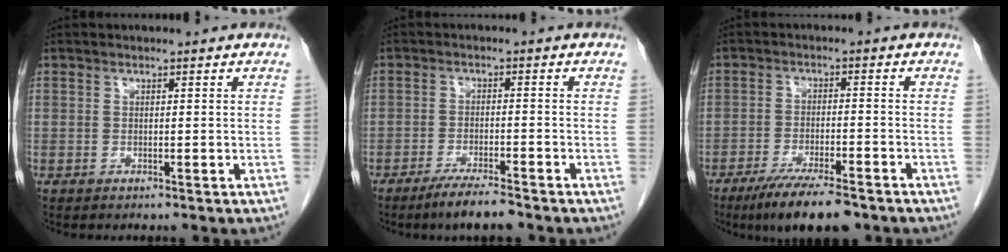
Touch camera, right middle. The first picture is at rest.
{"total": 5.6, "force": [-4.5, 0.3, 3.3], "torque": [-0.061, -0.014, -0.078]}
{"total": 10.1, "force": [-7.7, 1.6, 6.3], "torque": [-0.104, -0.022, -0.124]}